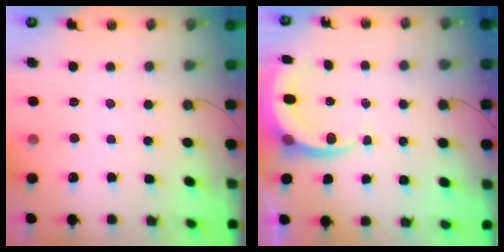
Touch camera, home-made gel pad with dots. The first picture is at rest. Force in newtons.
{"total": 5.9, "press": 5.9, "slide": 0.5}